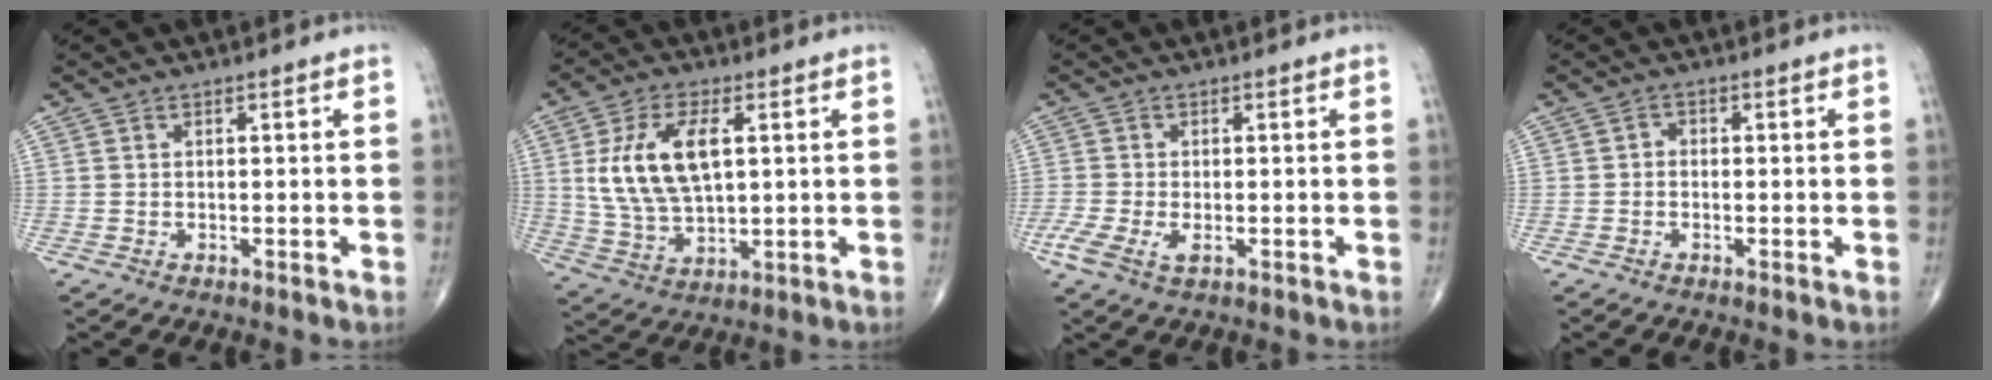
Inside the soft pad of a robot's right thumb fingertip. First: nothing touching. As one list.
[{"total": 13.8, "force": [2.9, 7.1, 11.5], "torque": [-0.221, -0.007, 0.063]}, {"total": 4.2, "force": [-1.7, 1.9, 3.4], "torque": [-0.083, -0.006, -0.034]}, {"total": 1.2, "force": [-0.3, 1.0, 0.6], "torque": [0.006, 0.004, -0.011]}]